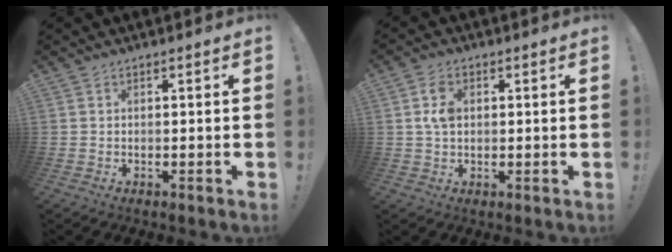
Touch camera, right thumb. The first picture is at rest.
{"total": 5.6, "force": [1.1, 3.8, 4.0], "torque": [-0.089, 0.005, 0.018]}